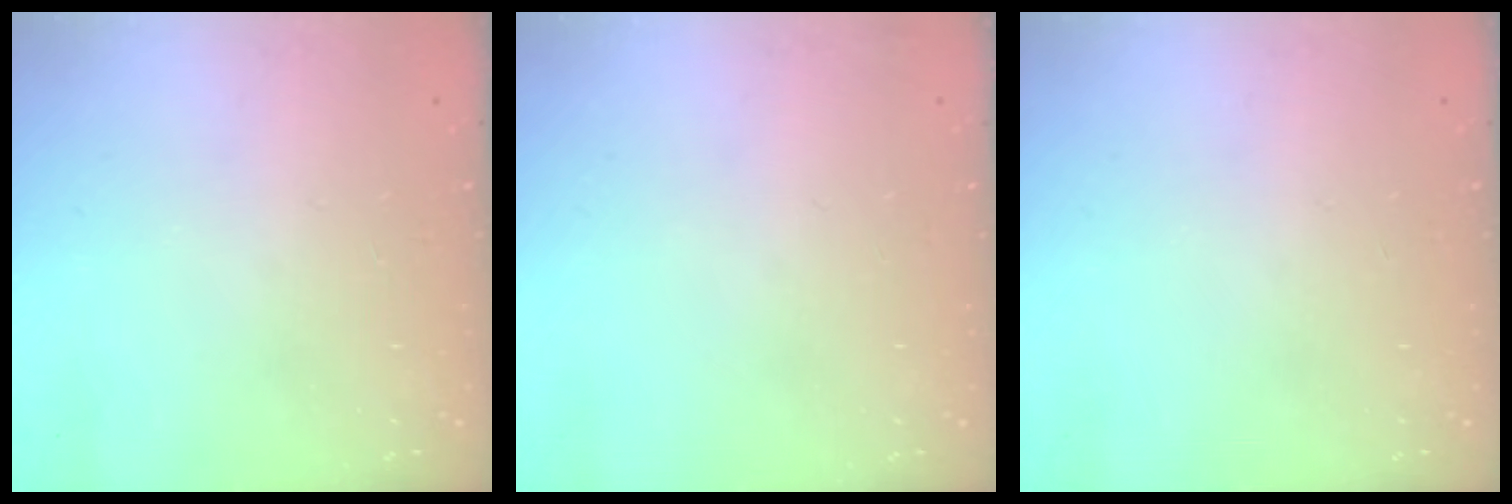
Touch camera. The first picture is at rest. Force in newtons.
{"total": 2.8, "press": 2.2, "slide": 1.7}
{"total": 0.0}